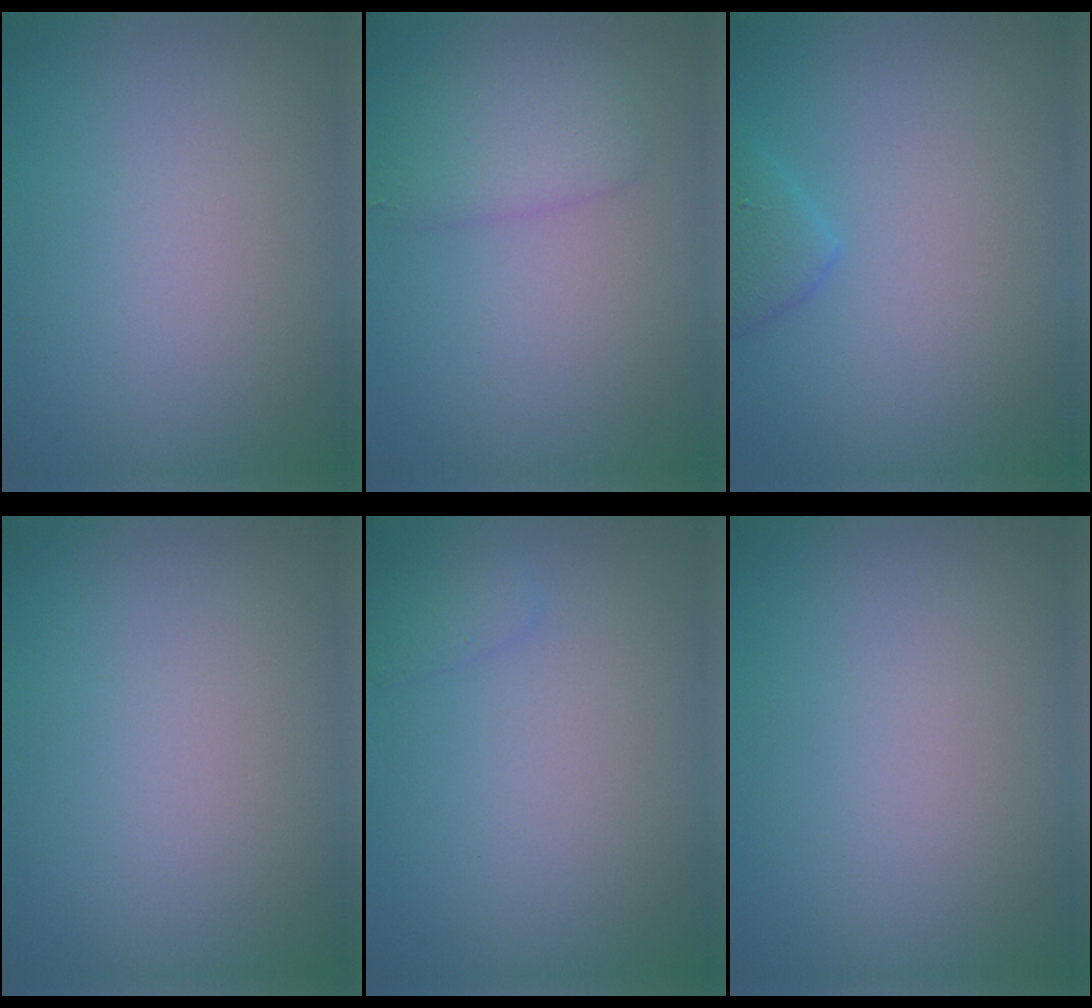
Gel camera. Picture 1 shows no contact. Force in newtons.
{"total": 2.4, "press": 2.4, "slide": 0.1}
{"total": 1.6, "press": 1.6, "slide": 0.2}
{"total": 0.0}
{"total": 1.0, "press": 1.0, "slide": 0.1}
{"total": 0.0}